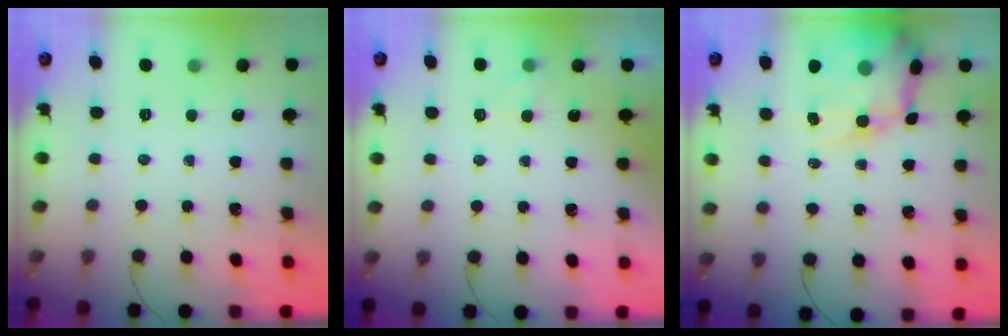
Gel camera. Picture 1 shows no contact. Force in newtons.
{"total": 1.9, "press": 1.4, "slide": 1.2}
{"total": 13.1, "press": 12.6, "slide": 3.7}